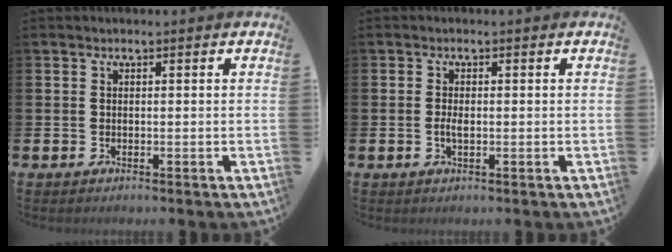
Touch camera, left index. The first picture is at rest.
{"total": 1.4, "force": [-0.2, 0.6, 1.3], "torque": [-0.024, 0.003, -0.005]}